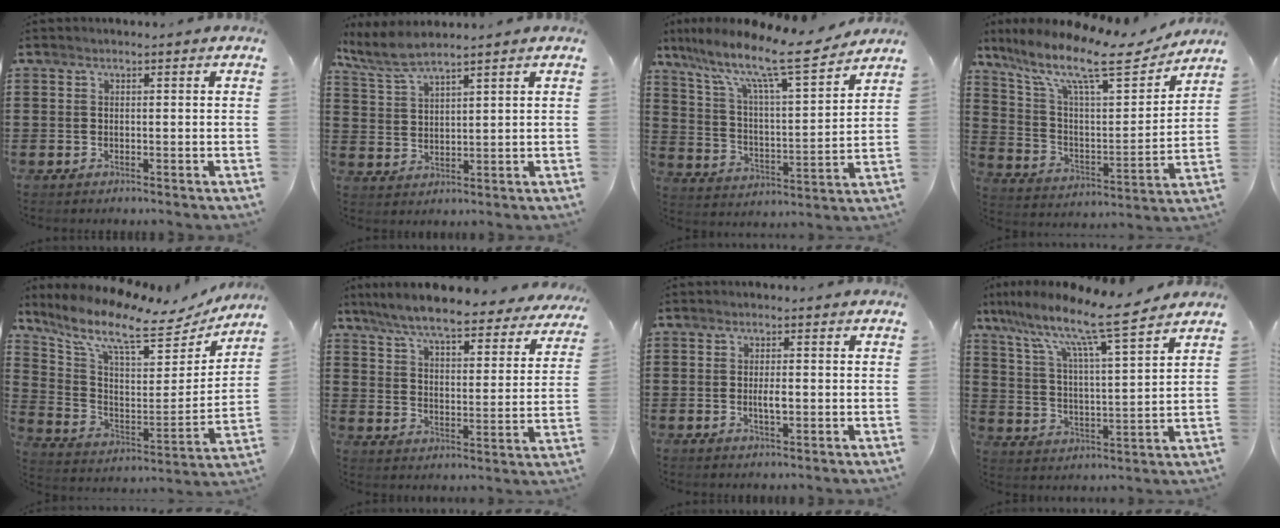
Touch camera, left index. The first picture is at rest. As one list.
[{"total": 4.9, "force": [4.3, 0.6, 2.3], "torque": [-0.060, -0.010, 0.078]}, {"total": 12.1, "force": [9.5, 1.8, 7.1], "torque": [-0.156, -0.061, 0.156]}, {"total": 14.0, "force": [10.6, 3.1, 8.6], "torque": [-0.190, -0.058, 0.175]}, {"total": 10.1, "force": [7.9, 2.4, 5.8], "torque": [-0.141, -0.051, 0.130]}, {"total": 7.9, "force": [7.2, 0.3, 3.2], "torque": [-0.094, -0.043, 0.125]}, {"total": 2.5, "force": [-0.3, 0.8, 2.4], "torque": [-0.044, 0.000, -0.005]}, {"total": 10.3, "force": [8.3, 0.5, 6.1], "torque": [-0.140, -0.054, 0.133]}]